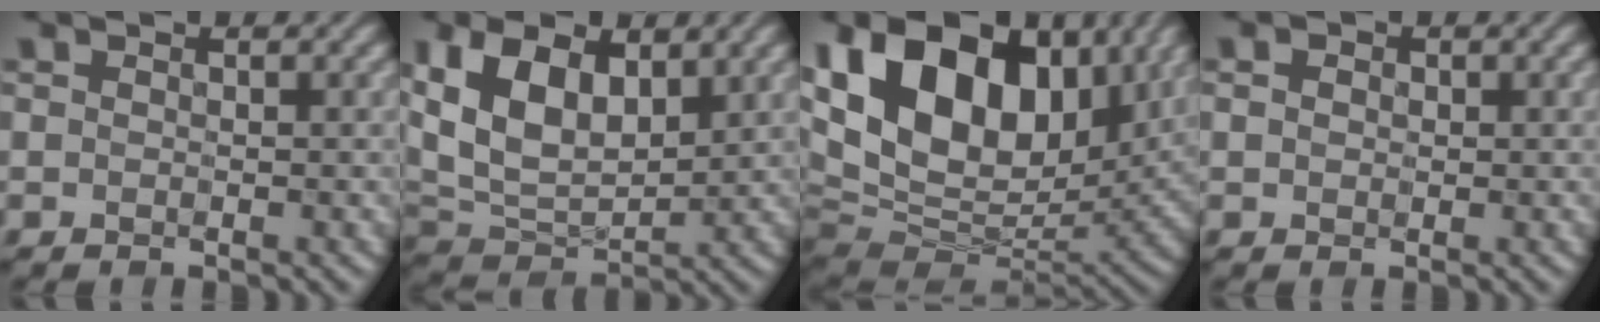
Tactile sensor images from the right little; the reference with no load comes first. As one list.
[{"total": 8.8, "force": [2.6, 5.1, 6.7], "torque": [-0.150, 0.003, 0.044]}, {"total": 18.1, "force": [5.8, 11.9, 12.4], "torque": [-0.248, 0.034, 0.100]}, {"total": 1.3, "force": [0.3, 1.1, 0.6], "torque": [-0.016, 0.005, -0.002]}]